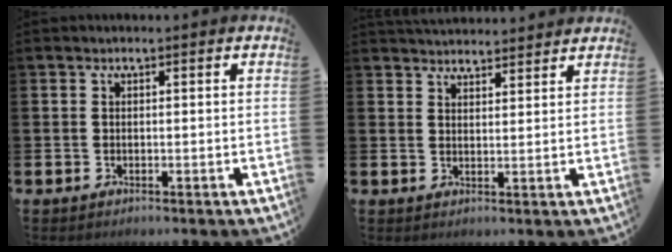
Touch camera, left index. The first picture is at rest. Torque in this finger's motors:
{"motor_torque": [0.07, -0.57, 0.37, 0.12]}